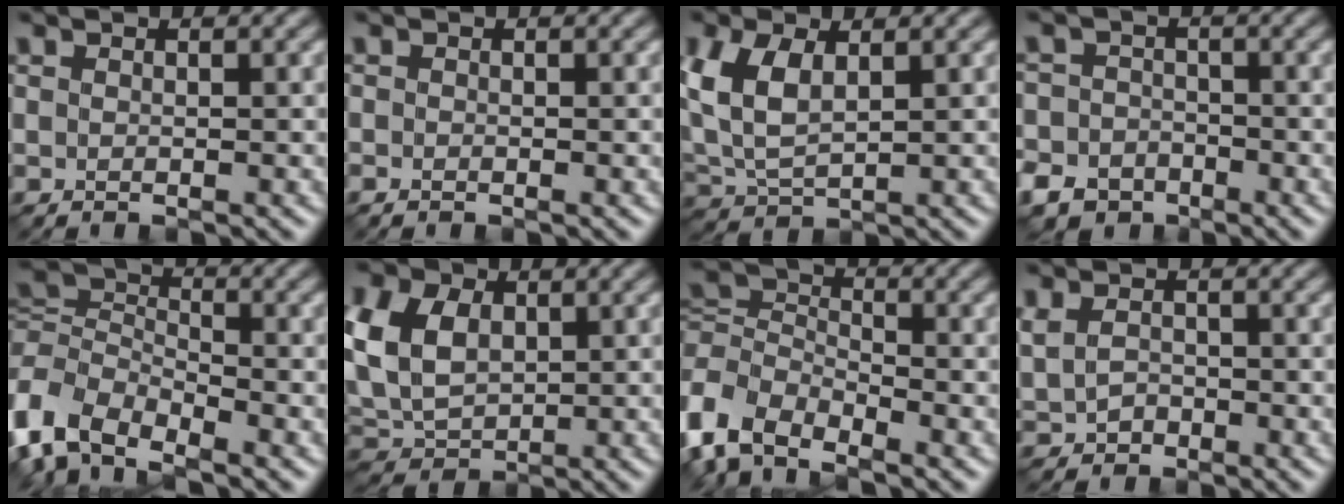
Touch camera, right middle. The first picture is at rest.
{"total": 0.5, "force": [-0.4, 0.3, 0.2], "torque": [-0.004, 0.001, -0.008]}
{"total": 5.4, "force": [1.8, 2.8, 4.3], "torque": [-0.105, 0.010, 0.037]}
{"total": 6.5, "force": [-4.0, 4.9, 1.4], "torque": [-0.017, -0.015, -0.083]}
{"total": 6.8, "force": [-4.0, 3.6, 4.2], "torque": [-0.095, 0.008, -0.095]}
{"total": 8.2, "force": [1.6, 5.7, 5.7], "torque": [-0.145, 0.017, 0.024]}
{"total": 6.2, "force": [-3.6, 3.5, 3.7], "torque": [-0.090, 0.006, -0.085]}
{"total": 2.0, "force": [-0.4, 1.6, 1.1], "torque": [-0.027, 0.002, -0.005]}